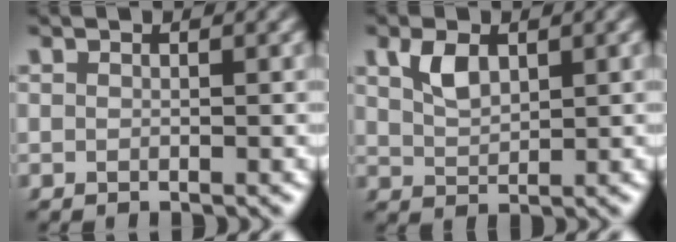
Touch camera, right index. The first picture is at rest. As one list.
[{"total": 2.7, "force": [1.1, 1.6, 1.9], "torque": [-0.043, -0.006, 0.027]}]